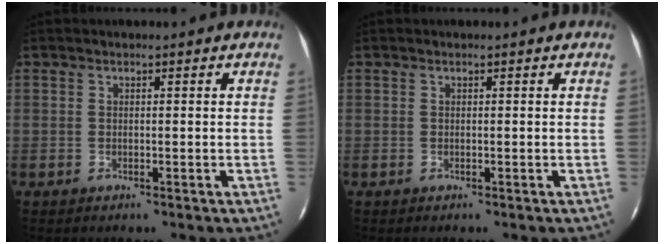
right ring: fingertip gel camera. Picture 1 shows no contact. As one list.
[{"total": 0.0}]